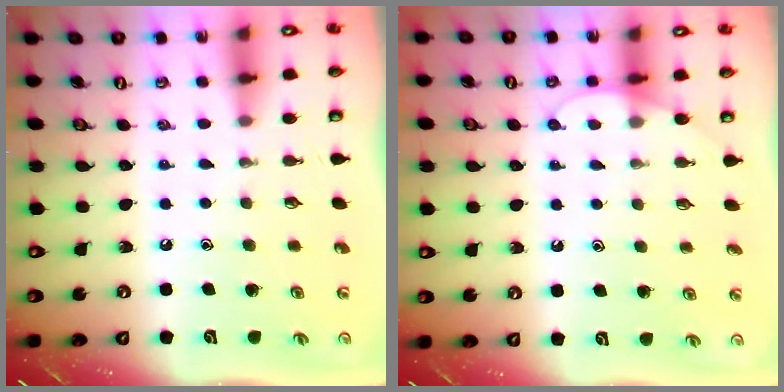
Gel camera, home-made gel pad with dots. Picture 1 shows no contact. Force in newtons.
{"total": 4.1, "press": 4.1, "slide": 0.4}